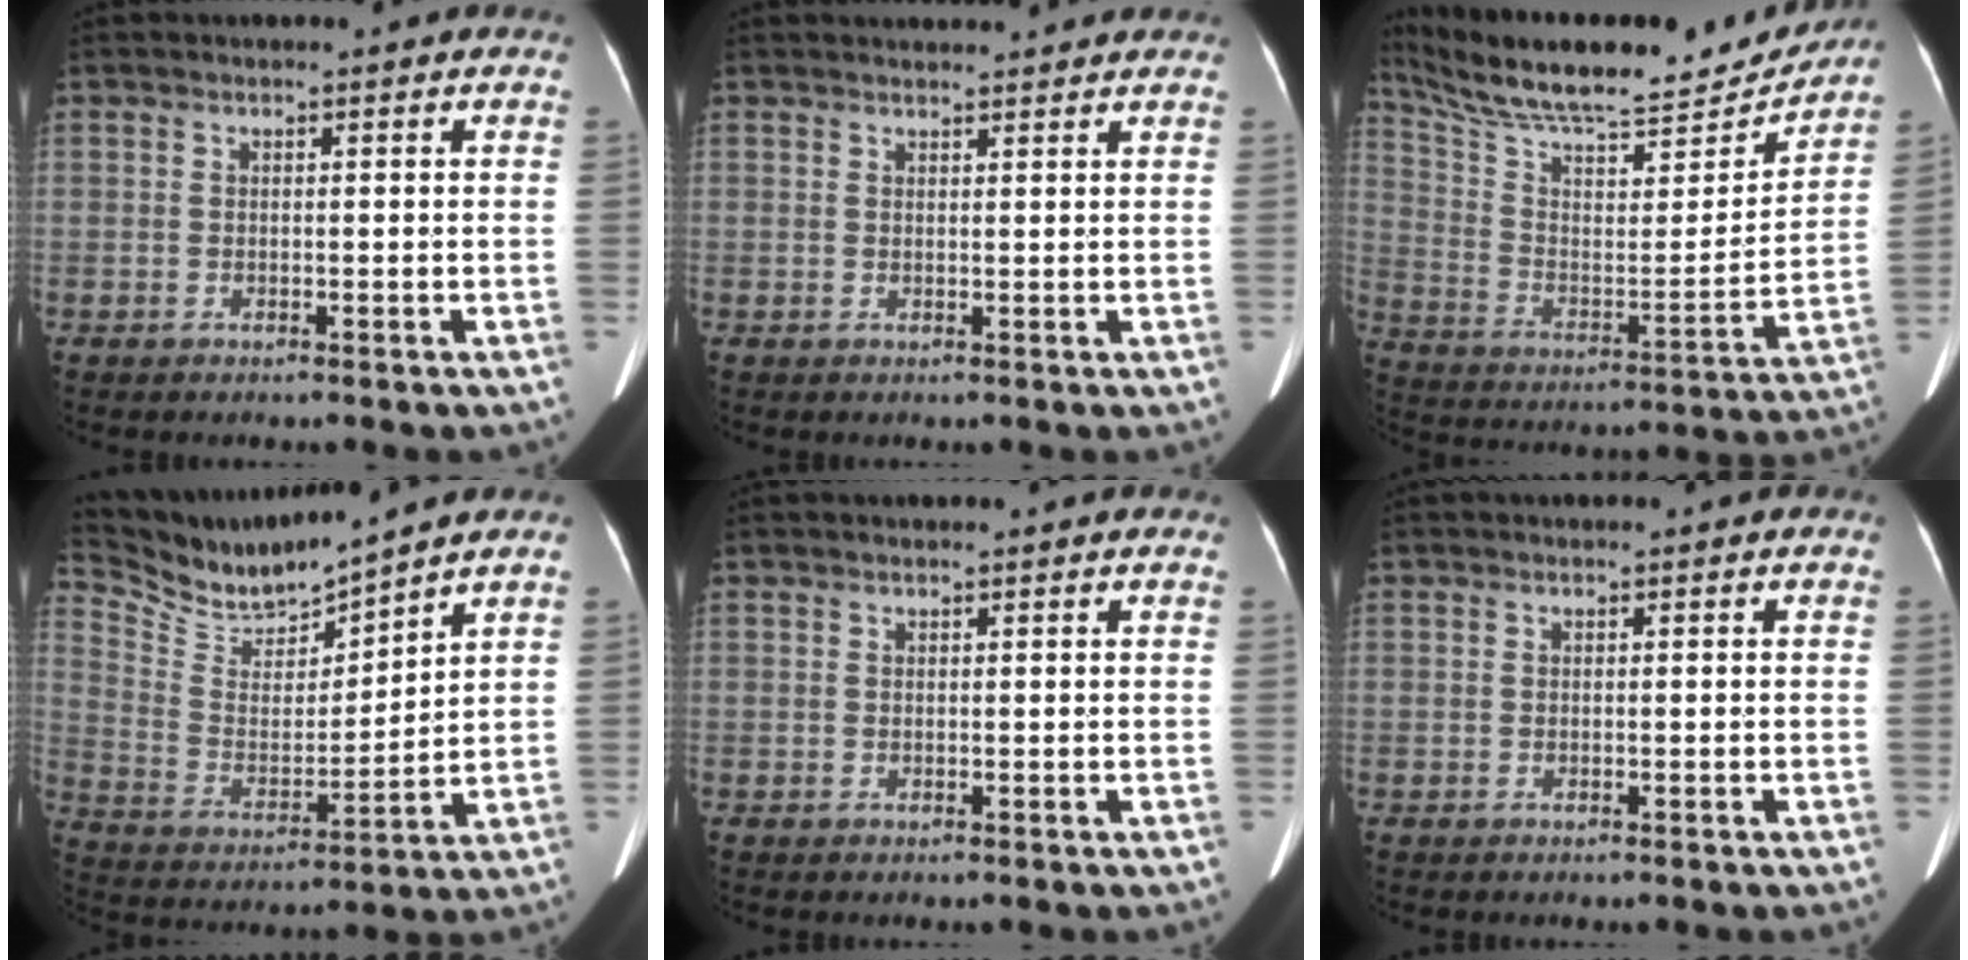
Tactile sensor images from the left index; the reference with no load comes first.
{"total": 5.0, "force": [4.9, 0.4, 1.0], "torque": [-0.015, 0.024, 0.056]}
{"total": 23.9, "force": [21.5, 4.9, 9.3], "torque": [-0.168, -0.003, 0.327]}
{"total": 11.2, "force": [10.9, -0.3, 2.5], "torque": [-0.069, 0.005, 0.225]}
{"total": 1.5, "force": [1.4, 0.2, 0.5], "torque": [-0.013, 0.022, 0.019]}
{"total": 0.0}